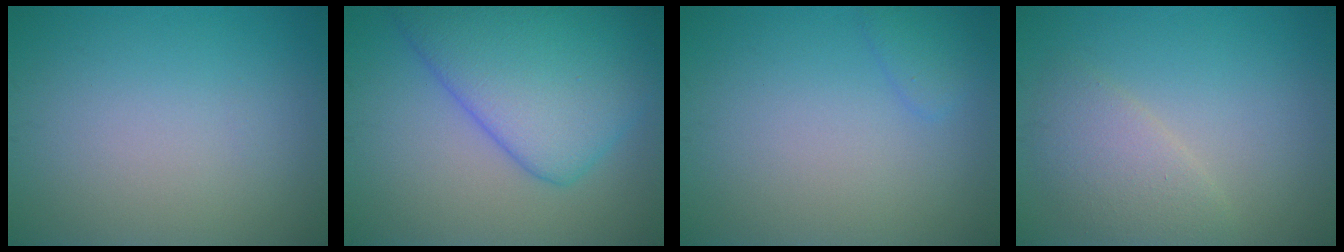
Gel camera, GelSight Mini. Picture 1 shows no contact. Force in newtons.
{"total": 9.8, "press": 9.8, "slide": 0.2}
{"total": 1.3, "press": 1.3, "slide": 0.1}
{"total": 2.9, "press": 2.9, "slide": 0.2}